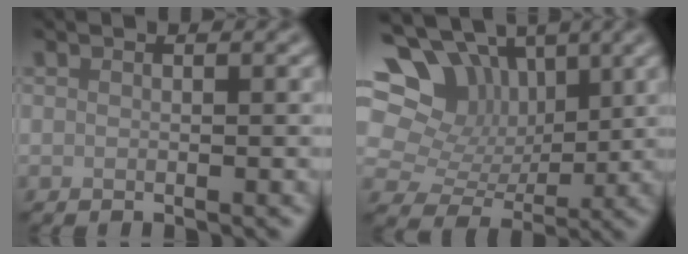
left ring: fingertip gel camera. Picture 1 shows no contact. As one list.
[{"total": 11.4, "force": [5.4, 8.2, 5.7], "torque": [-0.121, 0.045, 0.066]}]